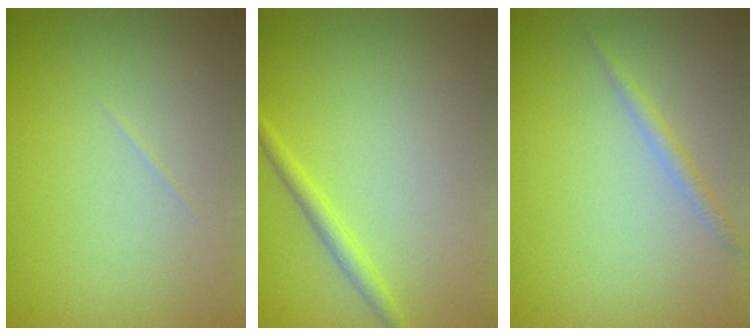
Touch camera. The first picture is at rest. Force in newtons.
{"total": 1.5, "press": 1.5, "slide": 0.1}
{"total": 1.2, "press": 1.2, "slide": 0.0}